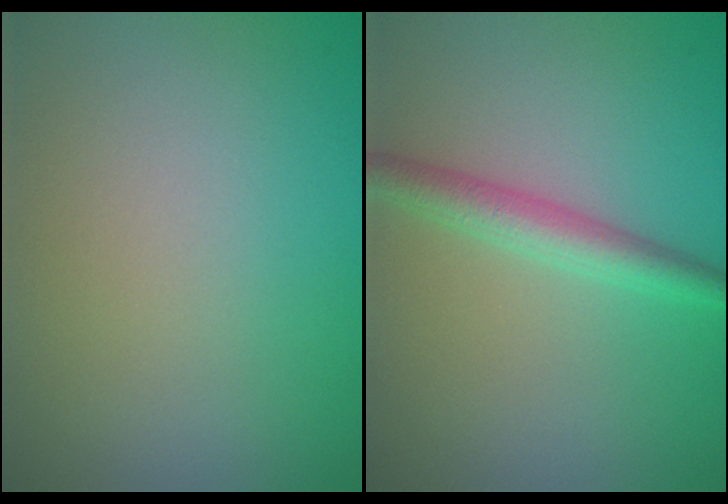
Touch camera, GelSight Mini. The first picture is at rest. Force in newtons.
{"total": 2.9, "press": 2.9, "slide": 0.1}